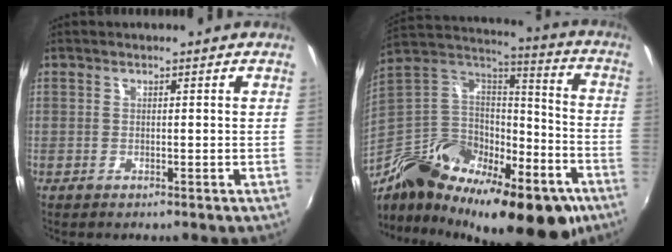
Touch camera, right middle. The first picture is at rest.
{"total": 32.5, "force": [-19.1, 15.4, 21.3], "torque": [-0.373, -0.012, -0.285]}